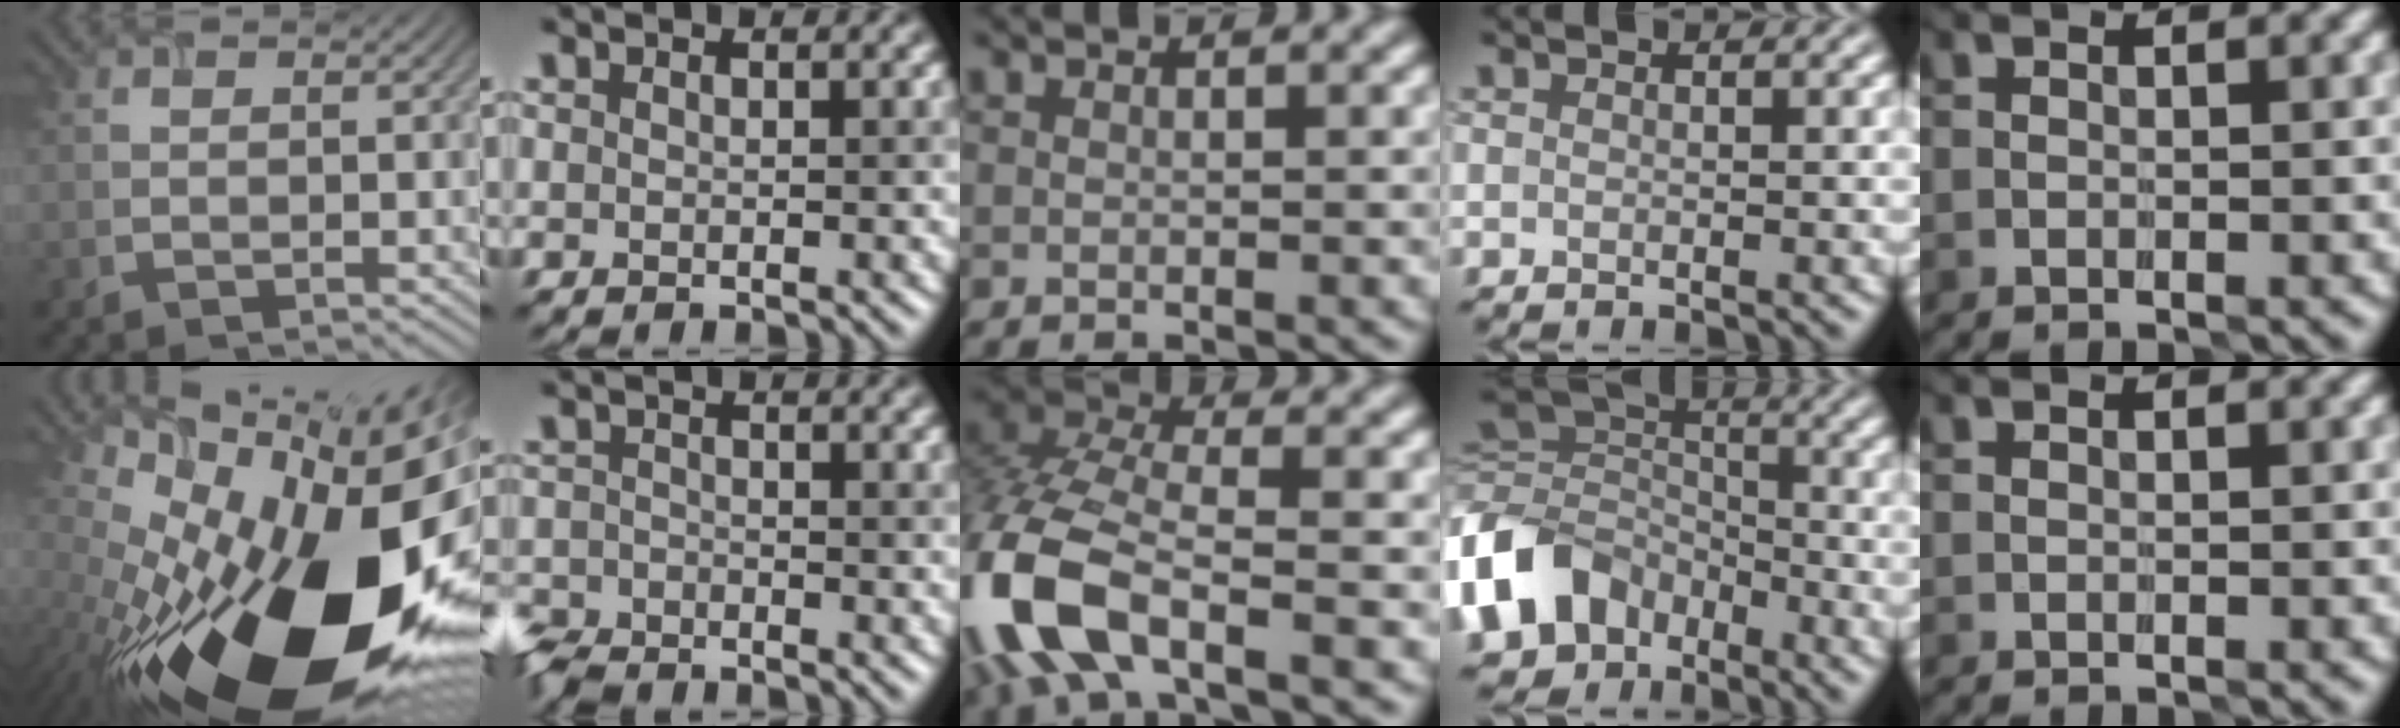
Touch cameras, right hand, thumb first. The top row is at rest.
{"thumb": {"total": 21.5, "force": [-3.7, 10.9, 18.1], "torque": [-0.309, -0.055, -0.058]}, "index": {"total": 3.2, "force": [-2.9, 0.9, 0.7], "torque": [-0.016, -0.006, -0.070]}, "middle": {"total": 10.1, "force": [-4.6, 4.8, 7.6], "torque": [-0.189, -0.006, -0.101]}, "ring": {"total": 9.5, "force": [-4.0, 7.3, 4.6], "torque": [-0.114, 0.002, -0.095]}}